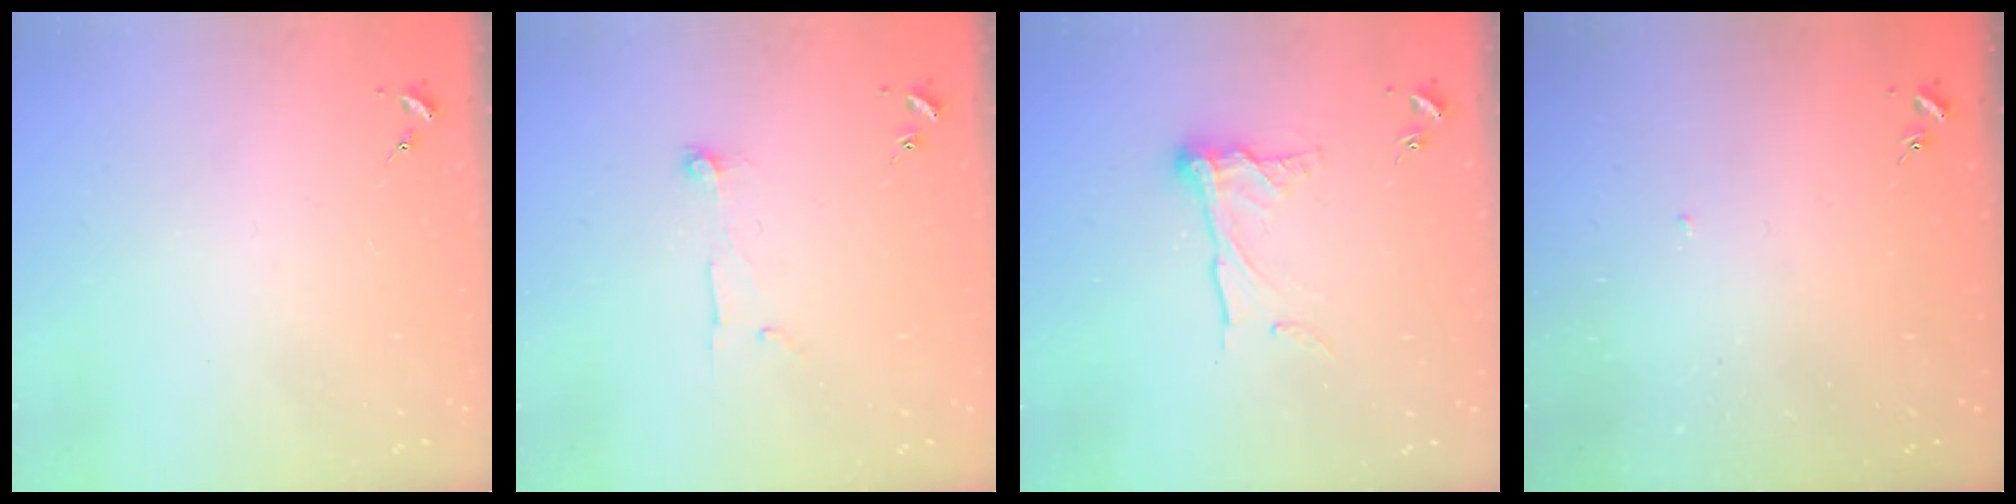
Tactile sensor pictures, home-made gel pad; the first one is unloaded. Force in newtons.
{"total": 6.6, "press": 6.6, "slide": 0.5}
{"total": 11.5, "press": 11.4, "slide": 1.1}
{"total": 1.4, "press": 1.3, "slide": 0.1}